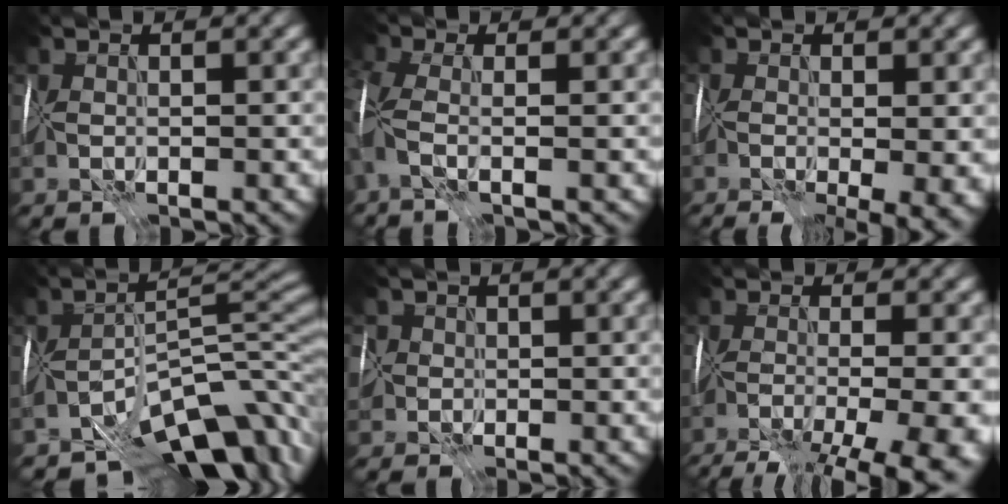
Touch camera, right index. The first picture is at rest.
{"total": 3.9, "force": [-0.8, 1.5, 3.6], "torque": [-0.086, -0.004, -0.021]}
{"total": 8.8, "force": [-3.3, 4.0, 7.1], "torque": [-0.079, -0.017, -0.020]}
{"total": 9.9, "force": [-6.9, 3.9, 6.0], "torque": [-0.060, 0.005, -0.119]}
{"total": 5.0, "force": [-1.0, 4.6, 1.6], "torque": [-0.027, 0.007, -0.041]}
{"total": 13.6, "force": [-9.2, 4.4, 9.1], "torque": [-0.118, -0.029, -0.100]}